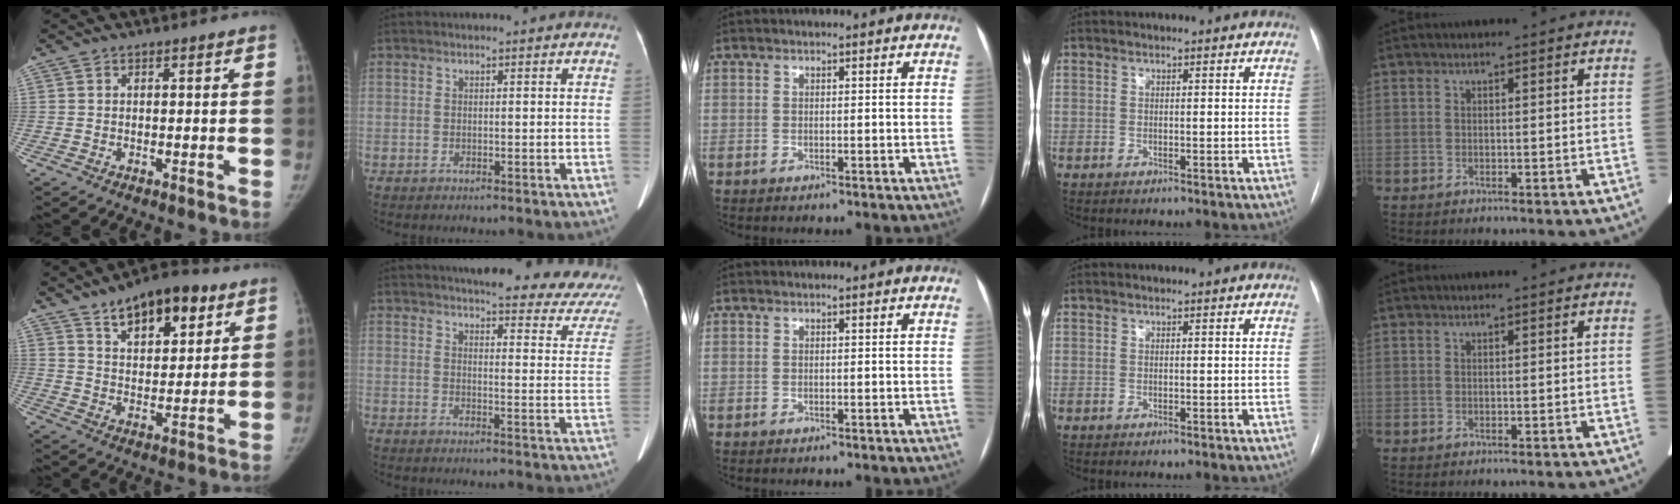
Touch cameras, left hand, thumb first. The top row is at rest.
{"thumb": {"total": 14.0, "force": [8.1, 6.7, 9.2], "torque": [-0.099, -0.033, 0.127]}, "index": {"total": 22.0, "force": [19.5, 4.5, 9.0], "torque": [-0.092, -0.045, 0.203]}}